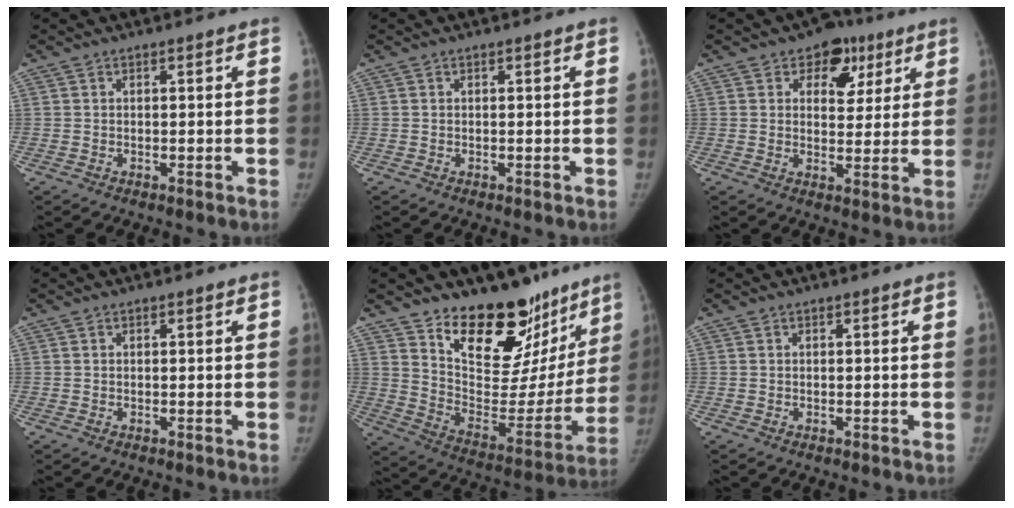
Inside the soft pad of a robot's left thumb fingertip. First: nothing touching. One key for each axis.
{"total": 0.0}
{"total": 8.6, "fx": 4.4, "fy": 6.1, "fz": 4.2, "tx": -0.010, "ty": -0.013, "tz": 0.058}
{"total": 0.0}
{"total": 24.9, "fx": 17.8, "fy": 12.9, "fz": 11.6, "tx": -0.117, "ty": -0.111, "tz": 0.275}
{"total": 0.0}